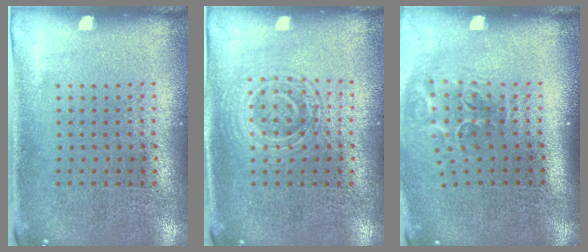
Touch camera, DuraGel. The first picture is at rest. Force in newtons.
{"total": 1.4, "press": 1.4, "slide": 0.3}
{"total": 2.0, "press": 1.2, "slide": 1.6}